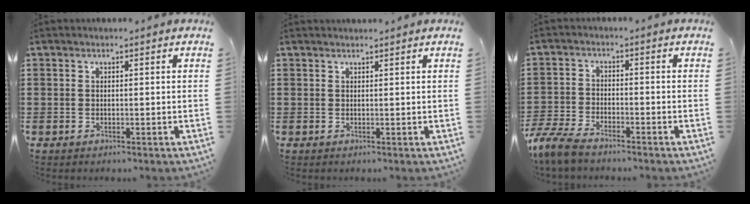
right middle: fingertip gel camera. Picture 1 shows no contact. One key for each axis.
{"total": 0.8, "fx": 0.8, "fy": -0.2, "fz": 0.1, "tx": -0.003, "ty": -0.002, "tz": 0.015}
{"total": 5.4, "fx": -4.8, "fy": 1.0, "fz": 2.3, "tx": -0.078, "ty": -0.013, "tz": -0.103}